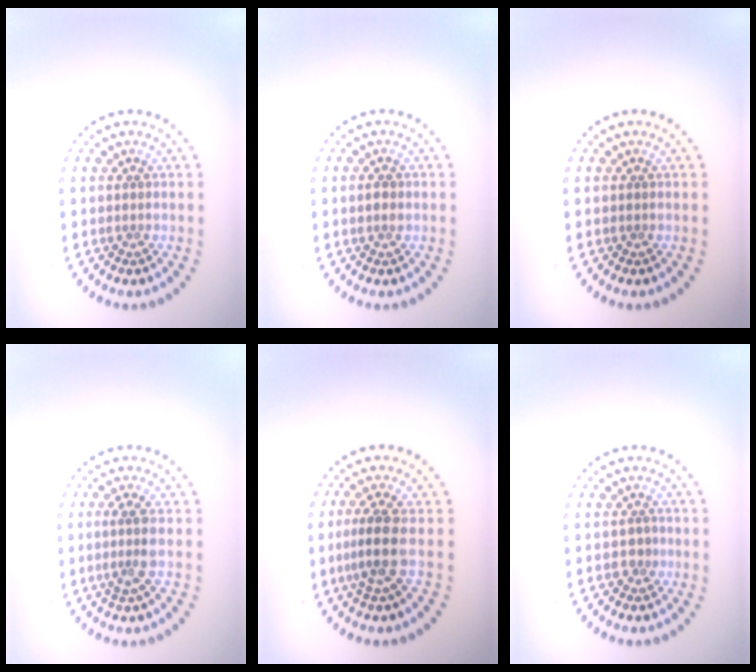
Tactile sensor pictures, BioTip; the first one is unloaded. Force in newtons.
{"total": 1.2, "press": 1.2, "slide": 0.2}
{"total": 0.0}
{"total": 2.2, "press": 1.8, "slide": 1.3}
{"total": 2.8, "press": 2.1, "slide": 1.9}
{"total": 1.2, "press": 1.1, "slide": 0.5}